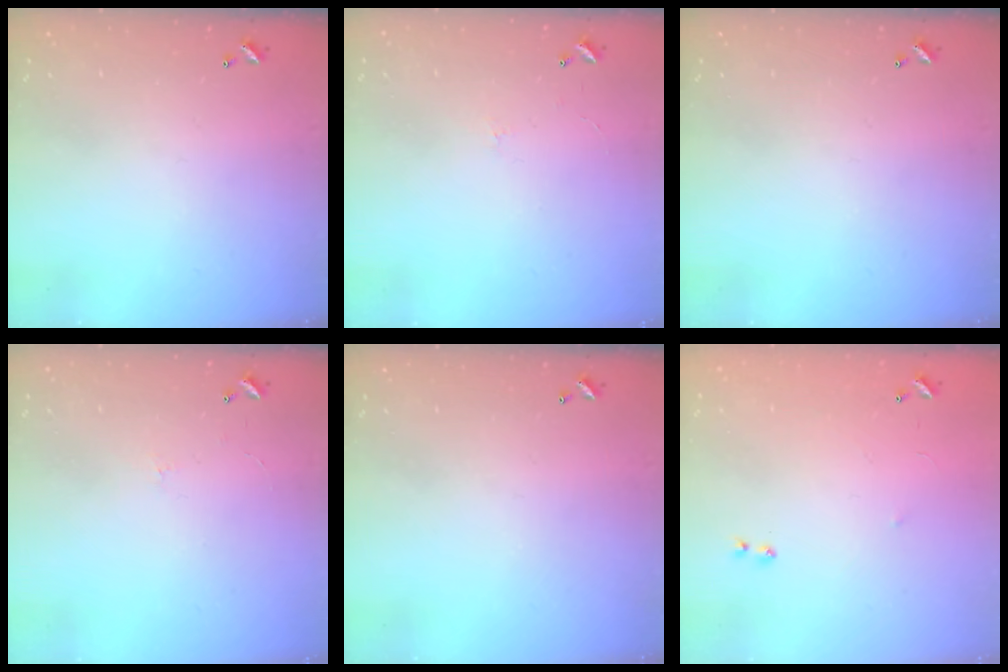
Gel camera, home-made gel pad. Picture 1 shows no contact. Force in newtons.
{"total": 1.8, "press": 1.7, "slide": 0.4}
{"total": 0.0}
{"total": 1.8, "press": 1.7, "slide": 0.4}
{"total": 0.0}
{"total": 7.4, "press": 7.3, "slide": 0.6}